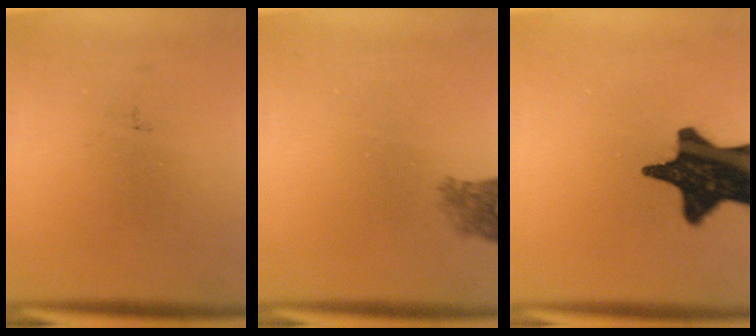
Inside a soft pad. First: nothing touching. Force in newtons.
{"total": 2.5}
{"total": 18.1}